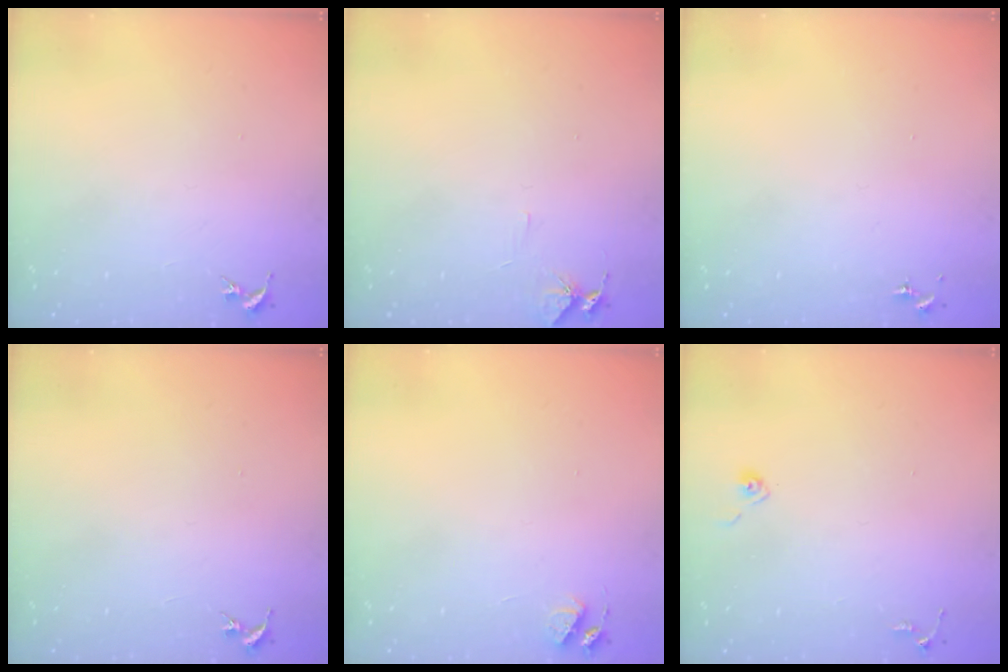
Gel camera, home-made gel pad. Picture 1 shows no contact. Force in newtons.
{"total": 5.4, "press": 5.4, "slide": 0.6}
{"total": 0.0}
{"total": 0.0}
{"total": 4.4, "press": 4.3, "slide": 0.6}
{"total": 4.8, "press": 4.8, "slide": 0.4}